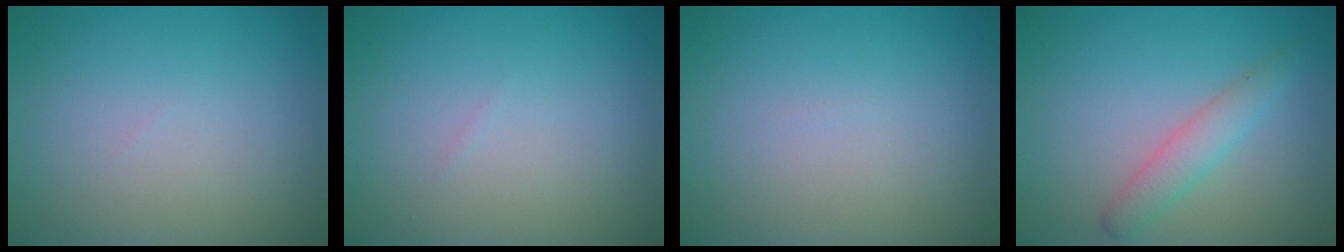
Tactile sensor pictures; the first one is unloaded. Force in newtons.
{"total": 0.0}
{"total": 0.0}
{"total": 2.3, "press": 2.3, "slide": 0.2}